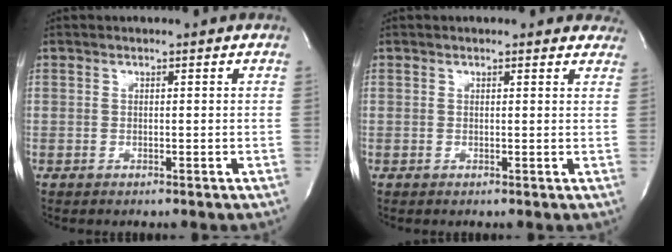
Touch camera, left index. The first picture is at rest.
{"total": 5.3, "force": [4.9, 1.8, 1.1], "torque": [0.005, 0.000, 0.033]}